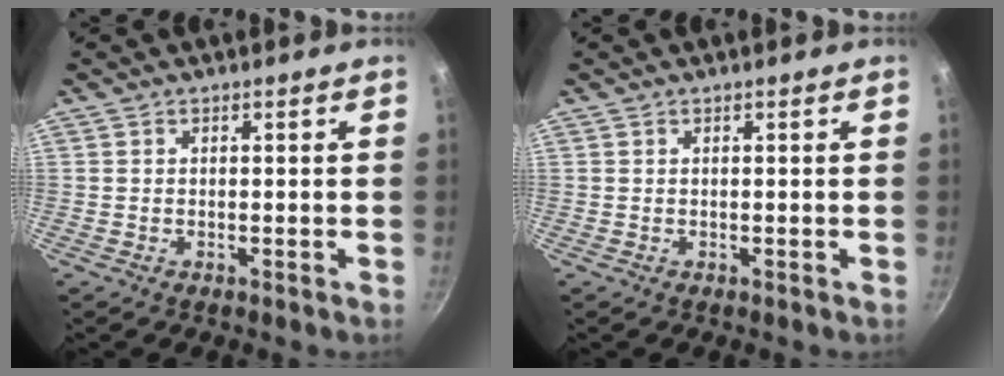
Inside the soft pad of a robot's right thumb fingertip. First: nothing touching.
{"total": 0.0}